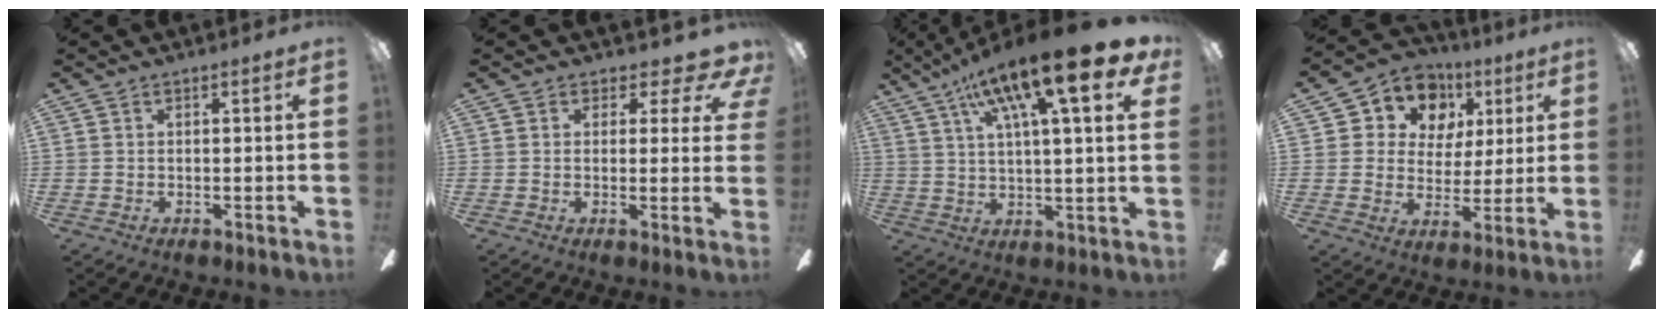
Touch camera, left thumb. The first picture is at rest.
{"total": 6.3, "force": [3.8, 3.2, 4.0], "torque": [-0.039, -0.025, 0.065]}
{"total": 20.4, "force": [11.4, 4.4, 16.4], "torque": [-0.269, -0.054, 0.174]}
{"total": 11.5, "force": [5.8, 9.2, 3.7], "torque": [-0.074, -0.025, 0.111]}